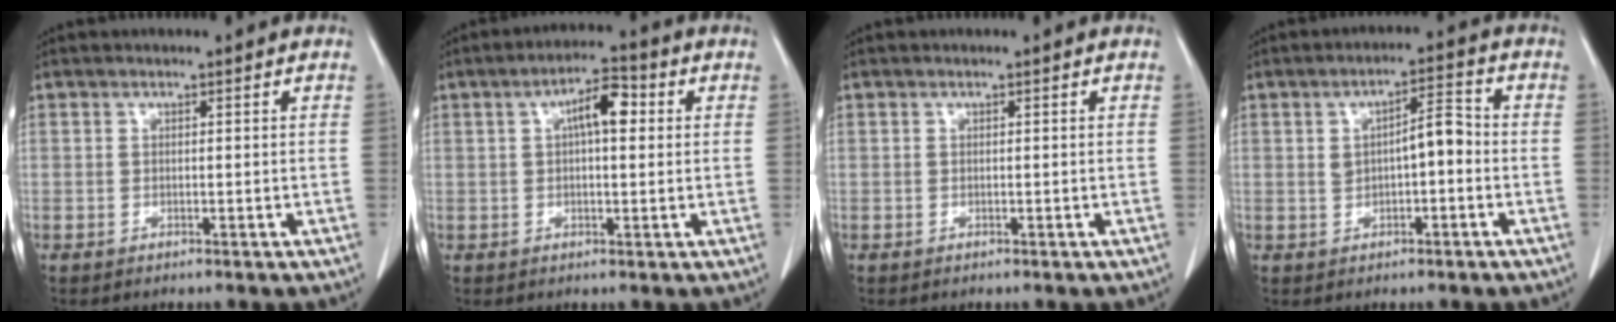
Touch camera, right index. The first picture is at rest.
{"total": 5.9, "force": [1.4, 1.9, 5.4], "torque": [-0.092, 0.018, 0.021]}
{"total": 0.0}
{"total": 5.1, "force": [-0.1, 1.7, 4.8], "torque": [-0.080, 0.023, 0.002]}